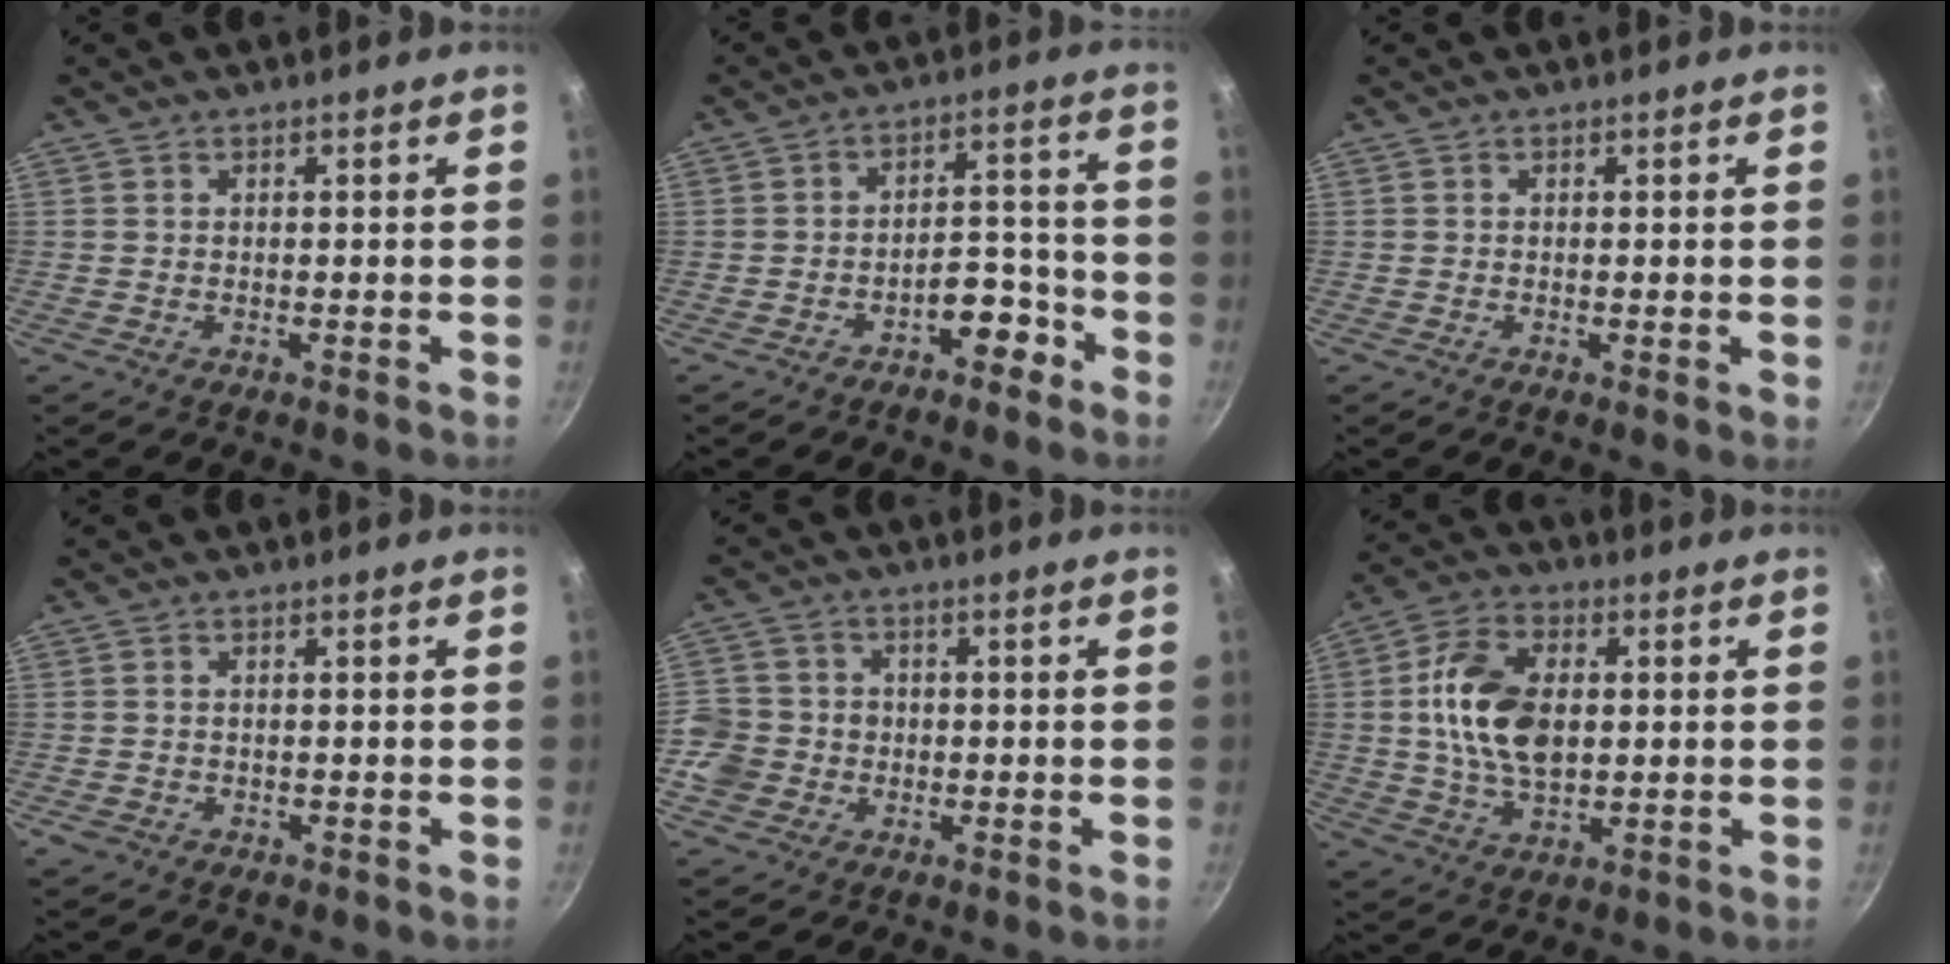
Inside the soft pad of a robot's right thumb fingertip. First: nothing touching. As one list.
[{"total": 6.6, "force": [-3.7, 3.6, 4.1], "torque": [-0.037, 0.048, -0.058]}, {"total": 1.0, "force": [0.0, 0.2, 1.0], "torque": [-0.019, -0.005, -0.002]}, {"total": 1.3, "force": [-0.6, 1.1, 0.4], "torque": [-0.008, 0.005, -0.008]}, {"total": 7.1, "force": [-1.6, 6.6, 1.9], "torque": [-0.015, 0.017, -0.033]}, {"total": 14.4, "force": [1.3, 8.7, 11.4], "torque": [-0.203, 0.006, 0.023]}]